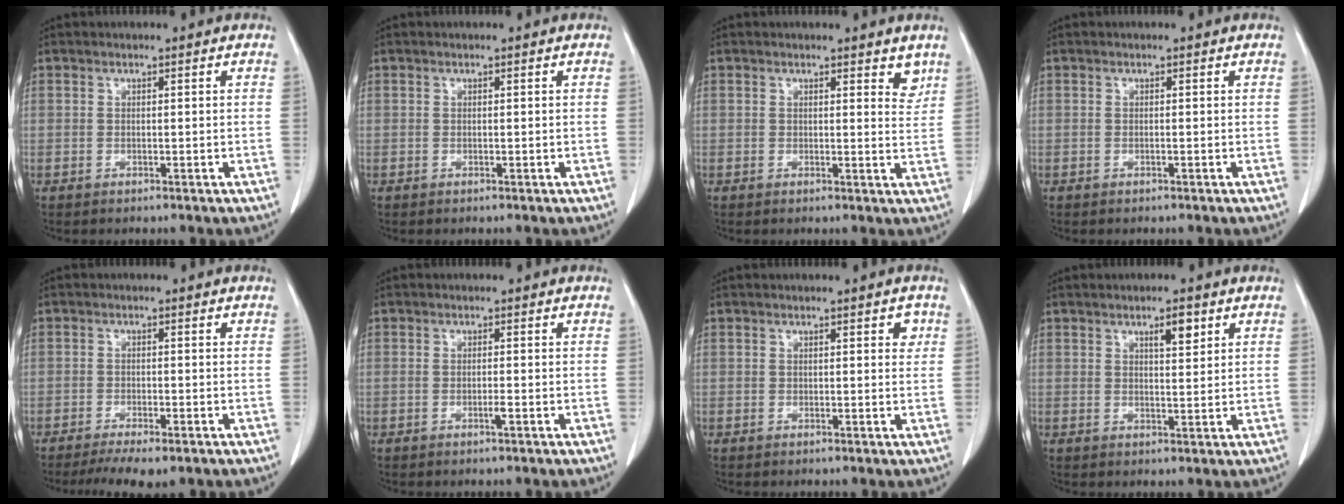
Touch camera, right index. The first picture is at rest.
{"total": 0.0}
{"total": 3.0, "force": [2.4, 1.2, 1.4], "torque": [-0.005, -0.014, 0.022]}
{"total": 0.0}
{"total": 6.1, "force": [-4.6, 1.3, 3.8], "torque": [-0.055, -0.011, -0.071]}
{"total": 1.0, "force": [-0.5, -0.1, 0.9], "torque": [-0.018, 0.000, -0.008]}
{"total": 1.6, "force": [0.6, 0.9, 1.1], "torque": [-0.006, 0.002, 0.006]}
{"total": 3.2, "force": [1.8, 0.8, 2.5], "torque": [-0.042, -0.002, 0.028]}